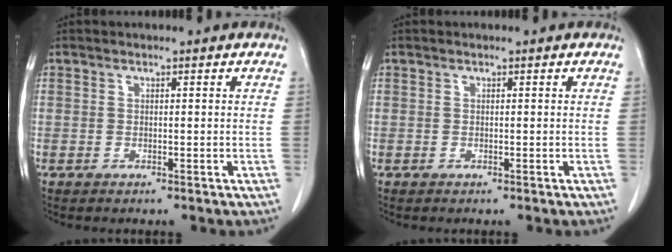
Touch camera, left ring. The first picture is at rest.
{"total": 0.0}